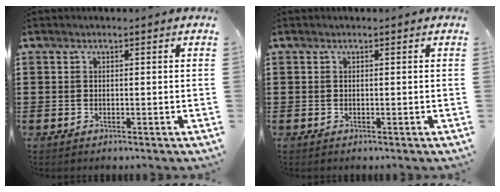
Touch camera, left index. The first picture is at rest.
{"total": 0.0}